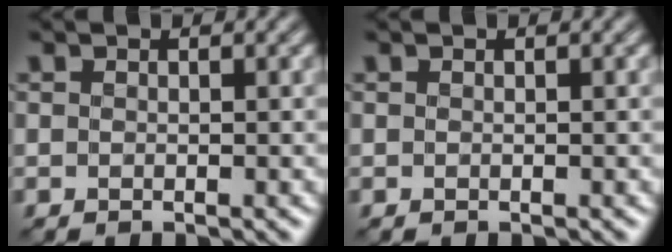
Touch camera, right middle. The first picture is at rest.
{"total": 0.0}